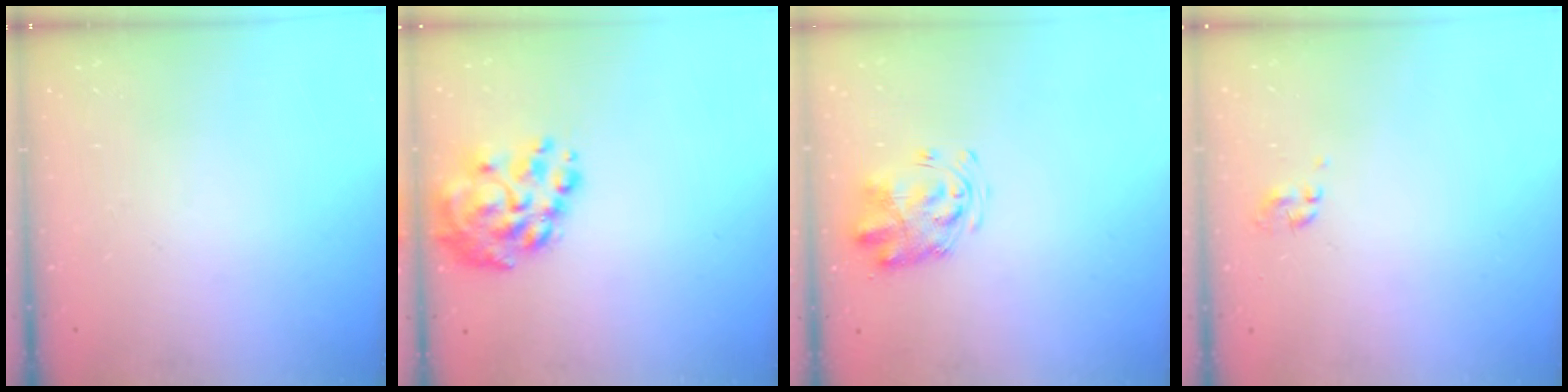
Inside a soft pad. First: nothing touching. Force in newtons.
{"total": 11.5, "press": 11.0, "slide": 3.3}
{"total": 3.9, "press": 3.8, "slide": 0.8}
{"total": 0.0}